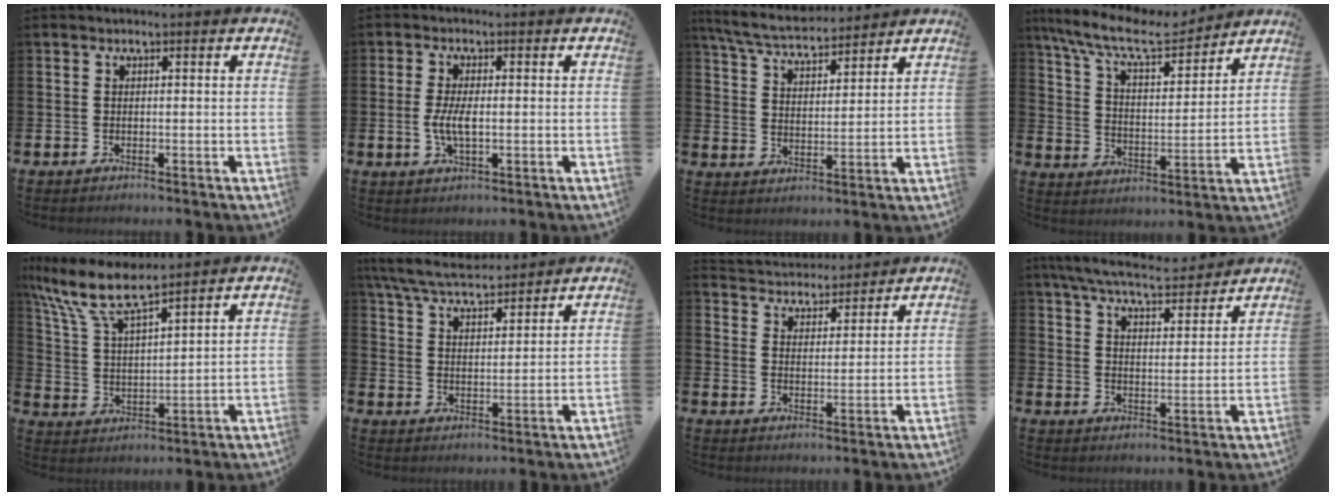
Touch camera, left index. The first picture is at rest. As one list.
[{"total": 3.8, "force": [-0.3, 1.5, 3.5], "torque": [-0.069, 0.000, -0.010]}, {"total": 6.3, "force": [6.0, 1.0, 1.9], "torque": [-0.064, -0.029, 0.107]}, {"total": 10.8, "force": [9.6, 2.5, 4.3], "torque": [-0.120, -0.057, 0.166]}, {"total": 9.1, "force": [7.9, 1.8, 4.2], "torque": [-0.117, -0.035, 0.141]}, {"total": 6.9, "force": [6.5, 1.2, 2.0], "torque": [-0.068, -0.030, 0.118]}, {"total": 4.4, "force": [4.3, 1.0, -0.5], "torque": [-0.015, -0.030, 0.075]}, {"total": 7.5, "force": [7.0, 1.2, 2.5], "torque": [-0.068, -0.037, 0.124]}]